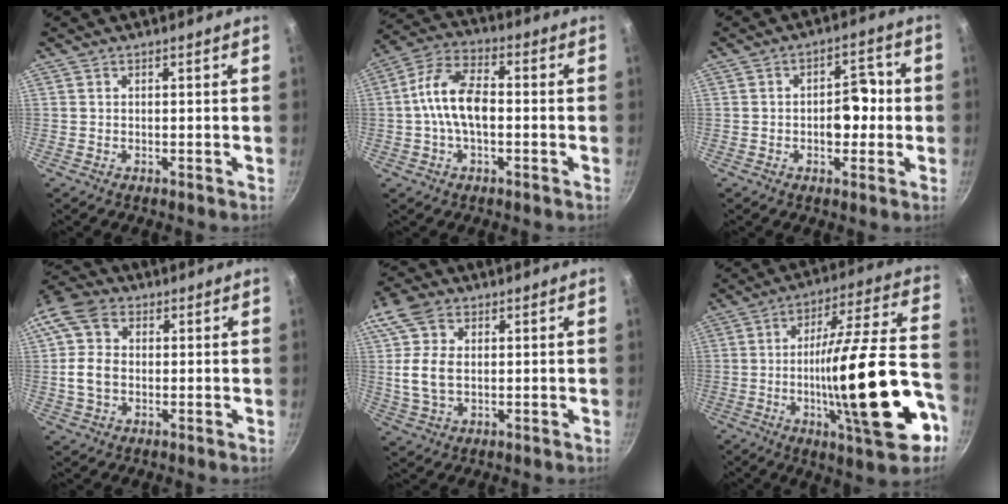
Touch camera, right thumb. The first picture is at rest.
{"total": 10.5, "force": [-0.7, 5.7, 8.8], "torque": [-0.158, 0.035, -0.026]}
{"total": 6.7, "force": [-0.7, 4.3, 5.1], "torque": [-0.030, 0.016, -0.012]}
{"total": 10.0, "force": [0.8, 7.5, 6.6], "torque": [-0.122, 0.013, 0.002]}
{"total": 9.9, "force": [1.6, 6.5, 7.3], "torque": [-0.144, 0.000, 0.024]}
{"total": 26.2, "force": [-7.8, 6.1, 24.2], "torque": [-0.348, 0.029, -0.119]}